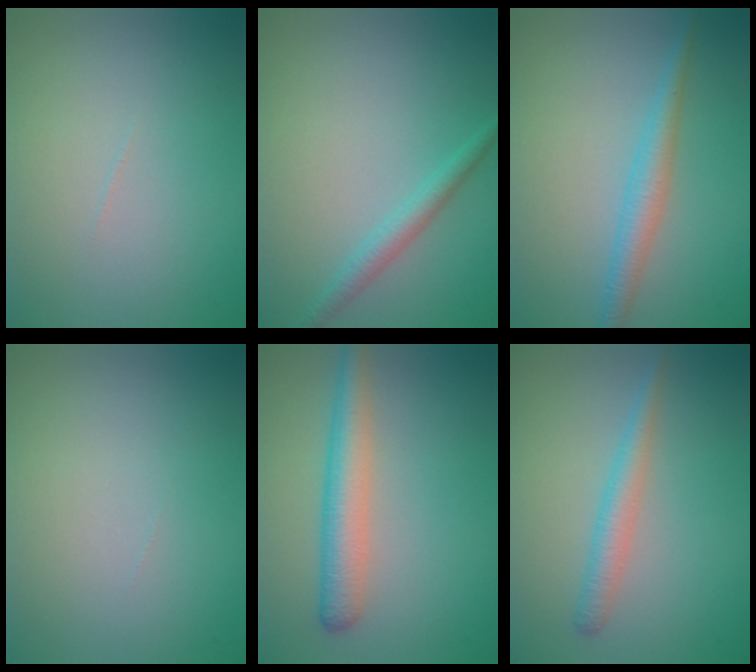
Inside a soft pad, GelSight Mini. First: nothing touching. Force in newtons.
{"total": 1.9, "press": 1.9, "slide": 0.0}
{"total": 2.6, "press": 2.6, "slide": 0.1}
{"total": 0.0}
{"total": 4.1, "press": 4.1, "slide": 0.1}
{"total": 2.2, "press": 2.2, "slide": 0.1}